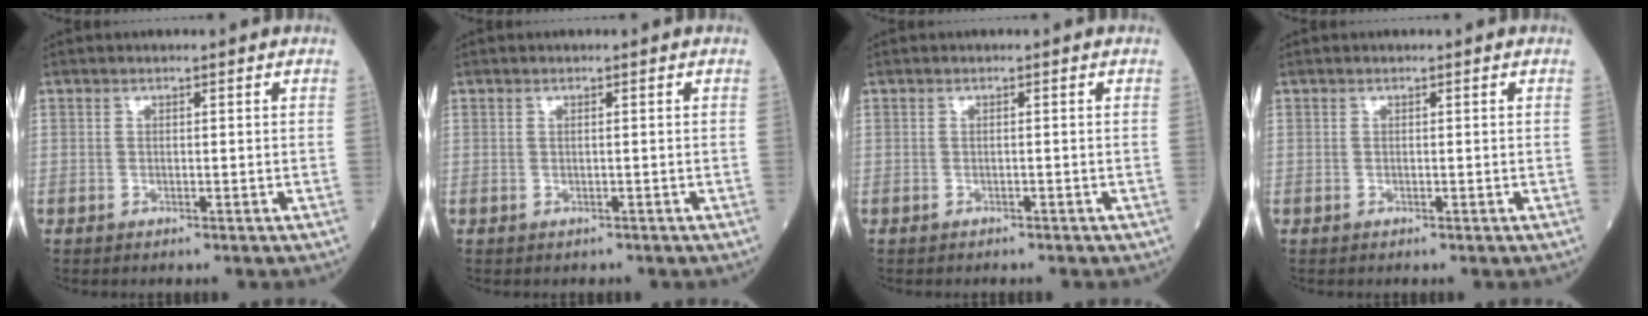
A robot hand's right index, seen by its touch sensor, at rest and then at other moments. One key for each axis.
{"total": 0.0}
{"total": 1.1, "fx": -0.9, "fy": 0.5, "fz": 0.4, "tx": -0.011, "ty": -0.001, "tz": -0.011}
{"total": 0.0}